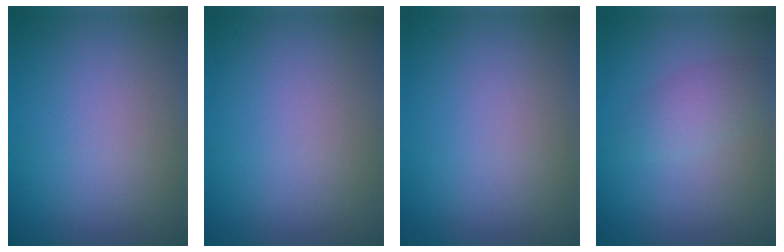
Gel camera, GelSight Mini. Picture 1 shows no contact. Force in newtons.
{"total": 0.0}
{"total": 0.0}
{"total": 2.3, "press": 2.3, "slide": 0.2}